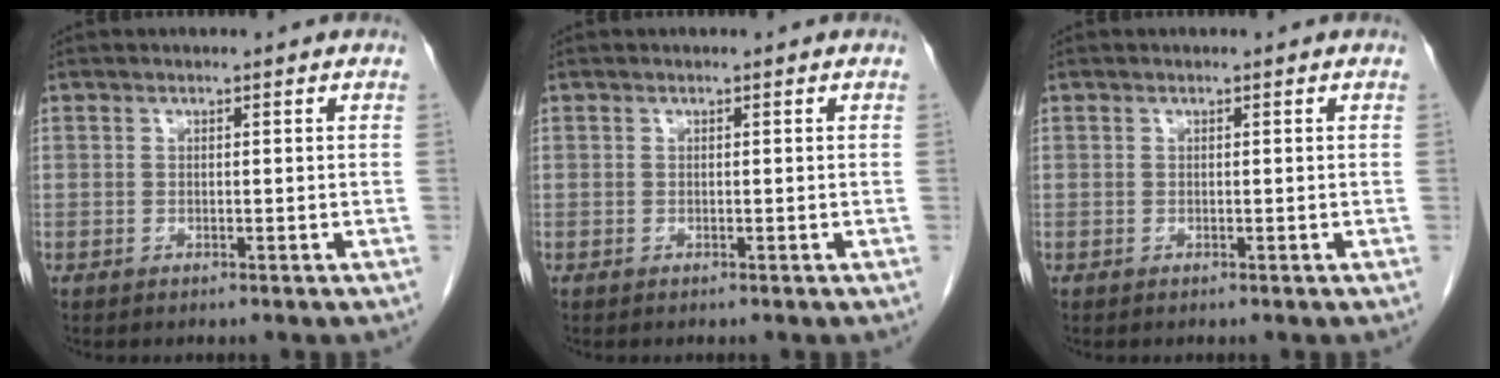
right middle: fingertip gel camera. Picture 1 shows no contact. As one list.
[{"total": 0.0}, {"total": 0.0}]